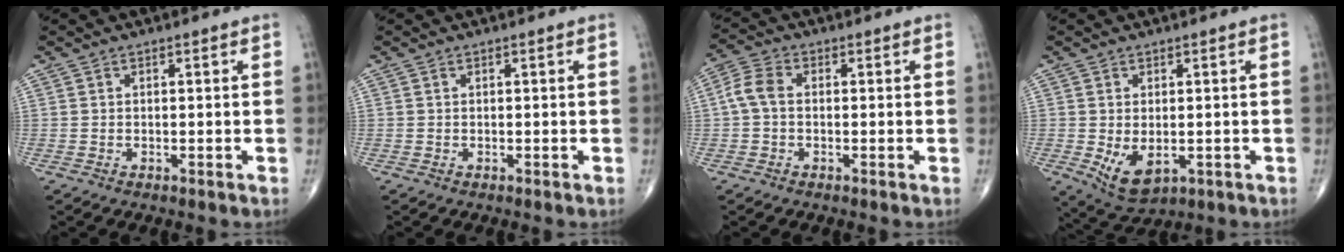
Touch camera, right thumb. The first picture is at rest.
{"total": 0.0}
{"total": 4.7, "force": [-0.1, 3.1, 3.5], "torque": [-0.075, 0.013, -0.010]}
{"total": 6.6, "force": [-1.2, 3.8, 5.3], "torque": [-0.084, -0.013, -0.004]}